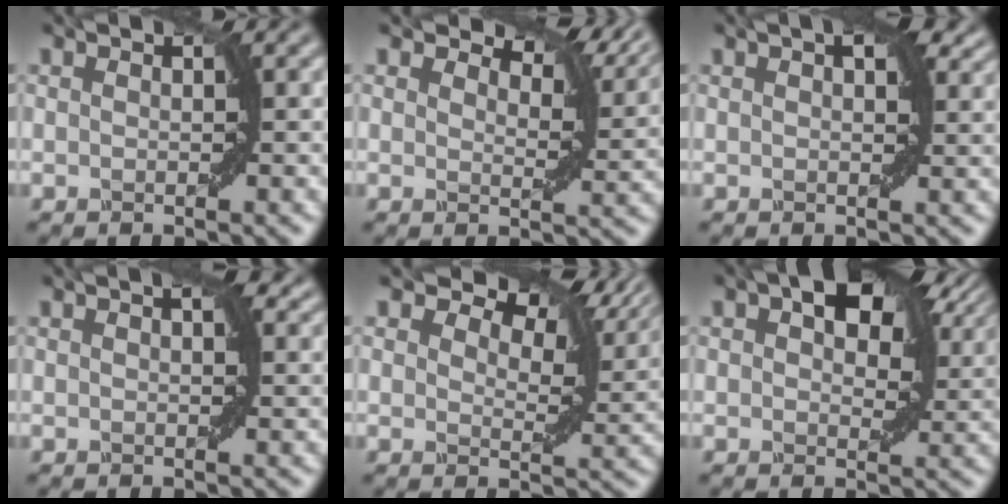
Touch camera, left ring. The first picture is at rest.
{"total": 6.6, "force": [4.9, 2.6, 3.5], "torque": [-0.052, 0.009, 0.073]}
{"total": 3.3, "force": [1.6, 1.4, 2.5], "torque": [-0.027, 0.007, 0.022]}
{"total": 1.5, "force": [1.0, 0.5, 1.1], "torque": [-0.009, -0.001, 0.016]}
{"total": 8.2, "force": [5.9, 3.5, 4.5], "torque": [-0.069, 0.006, 0.087]}
{"total": 8.7, "force": [4.0, 4.5, 6.4], "torque": [-0.083, 0.014, 0.061]}